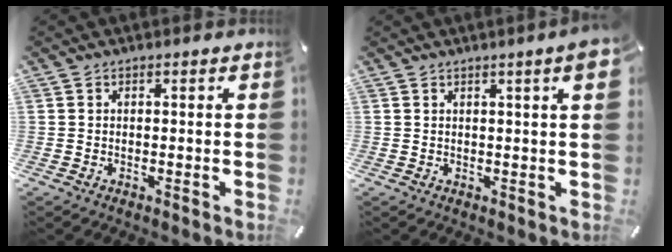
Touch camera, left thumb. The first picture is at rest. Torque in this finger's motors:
{"motor_torque": [2.33, 2.67, 1.48, -1.29, 0.12]}